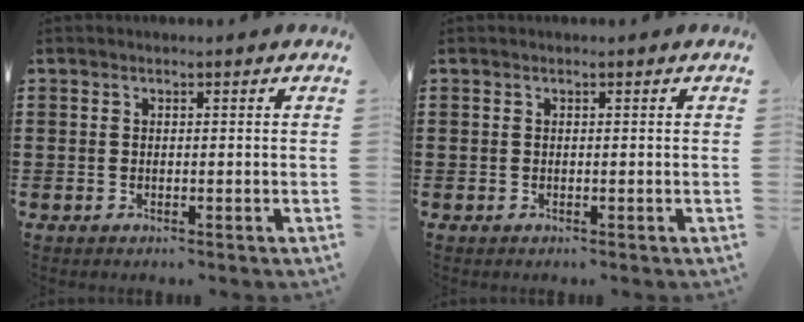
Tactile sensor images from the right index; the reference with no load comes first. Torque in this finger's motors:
{"motor_torque": [0.00, 0.00, 0.00, -0.01]}